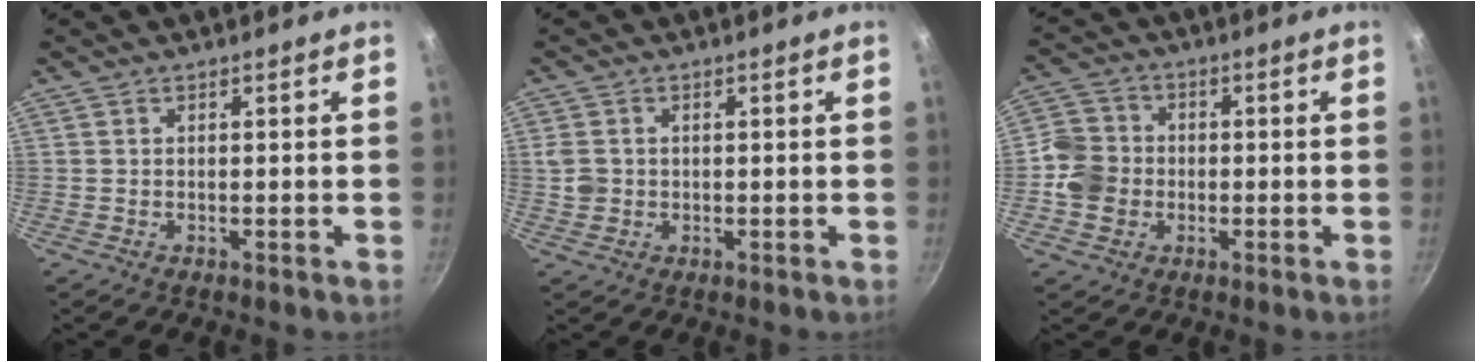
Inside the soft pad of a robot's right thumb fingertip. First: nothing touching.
{"total": 3.4, "force": [0.1, 3.0, 1.6], "torque": [-0.025, 0.002, 0.004]}
{"total": 7.6, "force": [-1.2, 6.9, 3.1], "torque": [-0.032, 0.014, -0.040]}